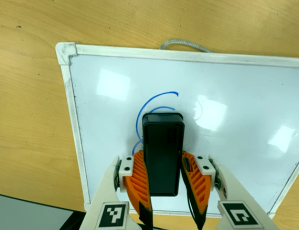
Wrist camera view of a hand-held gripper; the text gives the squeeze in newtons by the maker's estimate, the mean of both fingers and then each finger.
{"total": 10.9, "left": 11.1, "right": 10.7}